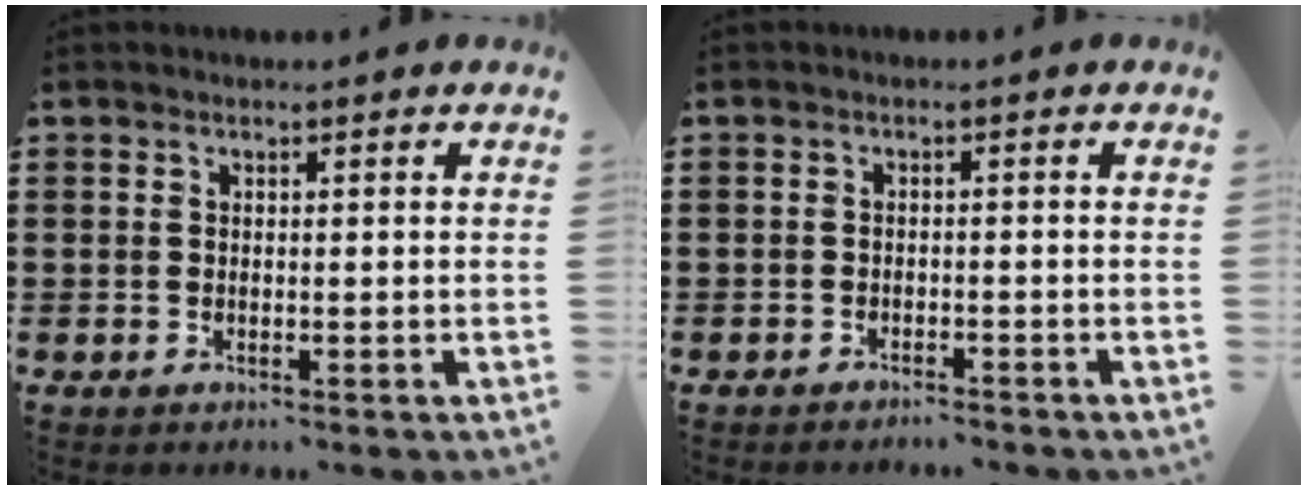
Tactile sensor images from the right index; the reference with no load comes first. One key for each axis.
{"total": 1.6, "fx": -1.5, "fy": 0.1, "fz": 0.0, "tx": -0.006, "ty": 0.001, "tz": -0.033}